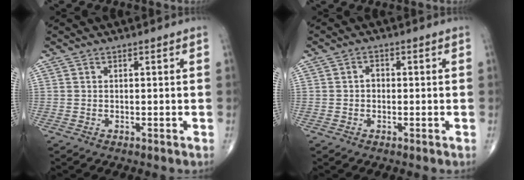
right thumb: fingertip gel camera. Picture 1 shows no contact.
{"total": 1.6, "force": [-0.1, 1.2, 0.9], "torque": [-0.006, 0.008, -0.005]}